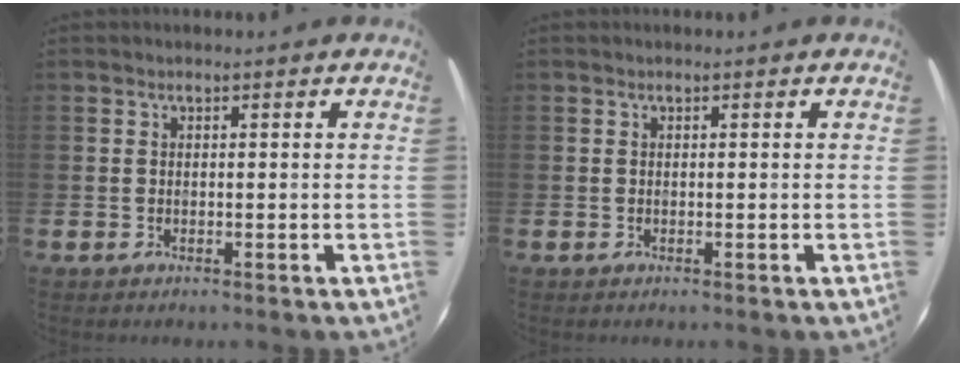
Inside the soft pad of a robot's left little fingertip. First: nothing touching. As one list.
[{"total": 0.0}]